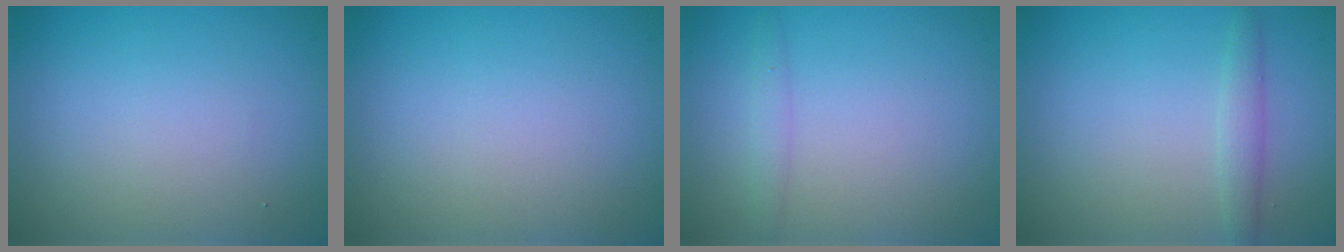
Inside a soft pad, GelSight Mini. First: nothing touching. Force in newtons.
{"total": 0.0}
{"total": 1.1, "press": 1.0, "slide": 0.1}
{"total": 1.5, "press": 1.5, "slide": 0.1}